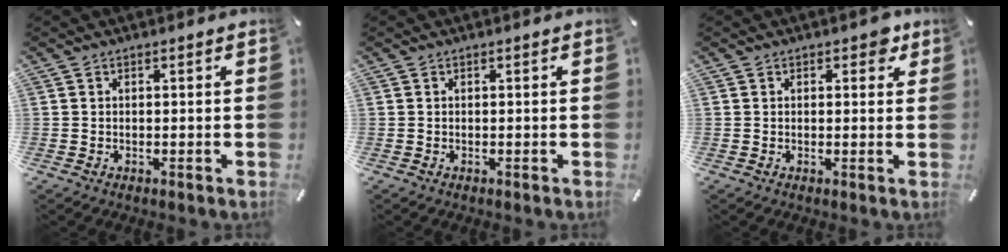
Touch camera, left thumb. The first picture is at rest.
{"total": 0.0}
{"total": 2.8, "force": [1.4, 1.7, 1.7], "torque": [-0.006, -0.004, 0.016]}